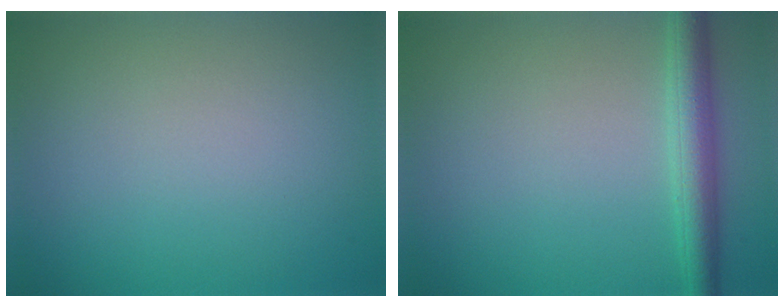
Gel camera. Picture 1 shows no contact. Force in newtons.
{"total": 3.5, "press": 3.5, "slide": 0.1}